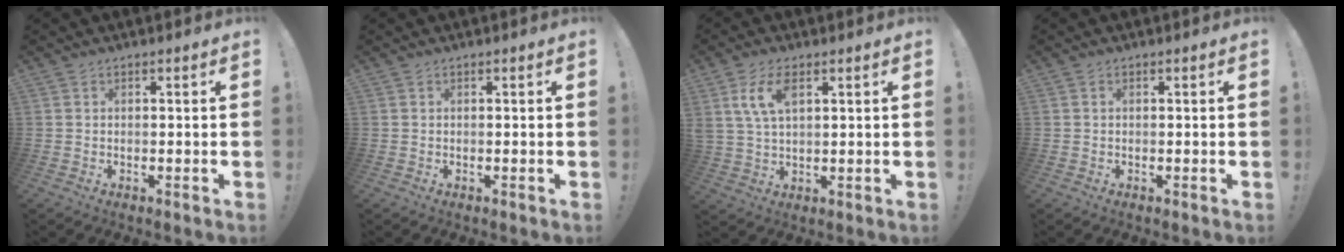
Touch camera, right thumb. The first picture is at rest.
{"total": 0.0}
{"total": 8.0, "force": [3.2, 3.9, 6.2], "torque": [-0.127, -0.005, 0.057]}
{"total": 0.0}